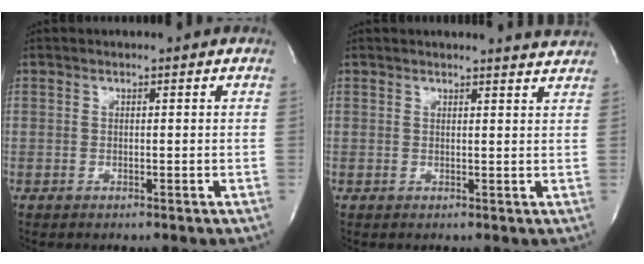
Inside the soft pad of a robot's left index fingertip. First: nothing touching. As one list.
[{"total": 4.1, "force": [4.0, -0.4, 0.5], "torque": [-0.013, -0.013, 0.032]}]